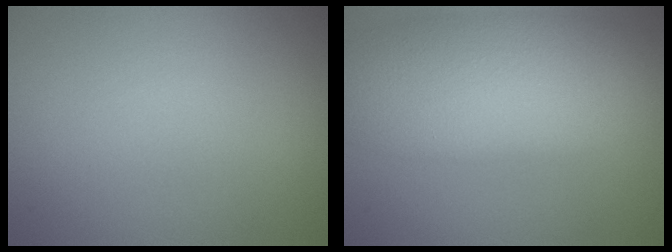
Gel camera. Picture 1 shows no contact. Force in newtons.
{"total": 8.6, "press": 8.6, "slide": 0.6}